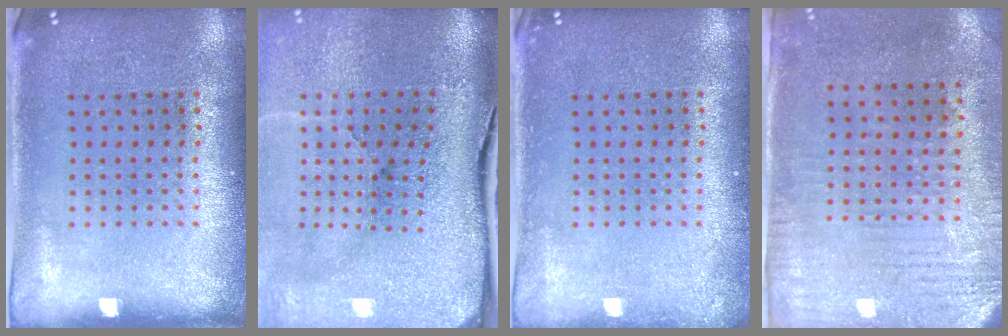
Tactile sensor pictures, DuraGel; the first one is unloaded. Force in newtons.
{"total": 5.2, "press": 4.1, "slide": 3.3}
{"total": 0.8, "press": 0.8, "slide": 0.1}
{"total": 2.9, "press": 2.4, "slide": 1.7}